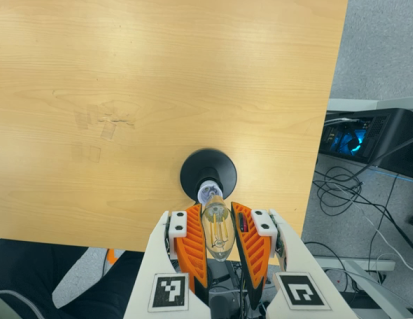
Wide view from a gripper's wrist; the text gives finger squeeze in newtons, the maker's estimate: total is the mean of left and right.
{"total": 17.1, "left": 17.4, "right": 16.7}